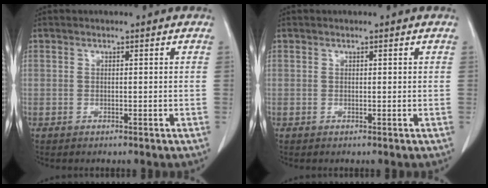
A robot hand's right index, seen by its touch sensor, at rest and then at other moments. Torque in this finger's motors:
{"motor_torque": [0.14, -0.05, 0.09, 0.01]}